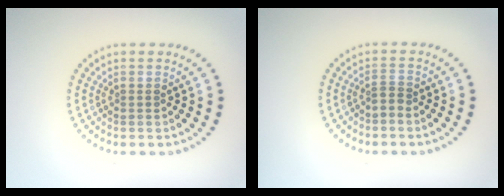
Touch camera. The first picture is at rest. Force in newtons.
{"total": 1.0, "press": 0.5, "slide": 0.8}